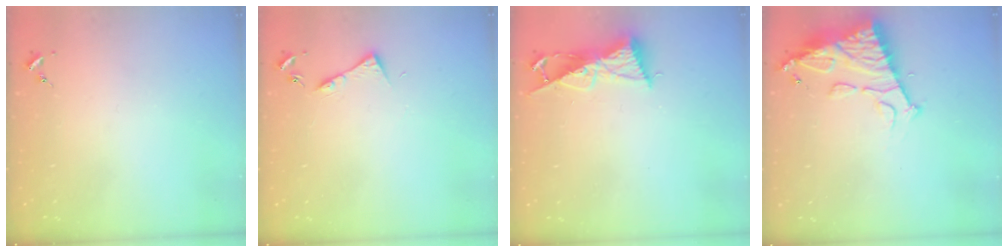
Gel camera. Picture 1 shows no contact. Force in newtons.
{"total": 6.1, "press": 6.0, "slide": 0.8}
{"total": 8.6, "press": 8.6, "slide": 0.3}
{"total": 14.2, "press": 14.1, "slide": 1.1}